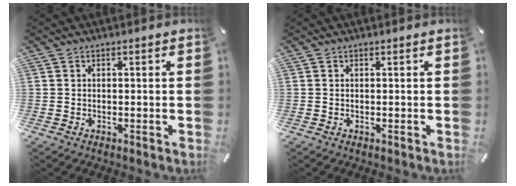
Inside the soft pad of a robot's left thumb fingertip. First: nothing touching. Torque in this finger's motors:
{"motor_torque": [0.00, 0.00, 0.00, 0.00, 0.00]}